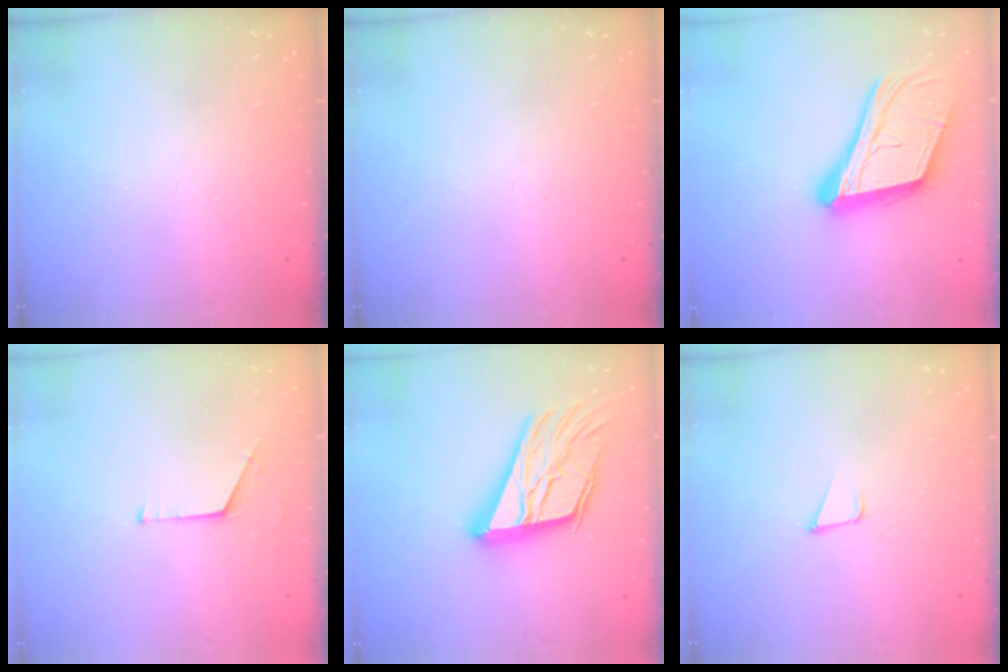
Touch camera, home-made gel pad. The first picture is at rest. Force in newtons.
{"total": 0.0}
{"total": 21.3, "press": 20.8, "slide": 4.6}
{"total": 5.2, "press": 5.1, "slide": 0.4}
{"total": 22.6, "press": 22.3, "slide": 3.2}
{"total": 4.1, "press": 3.1, "slide": 2.7}